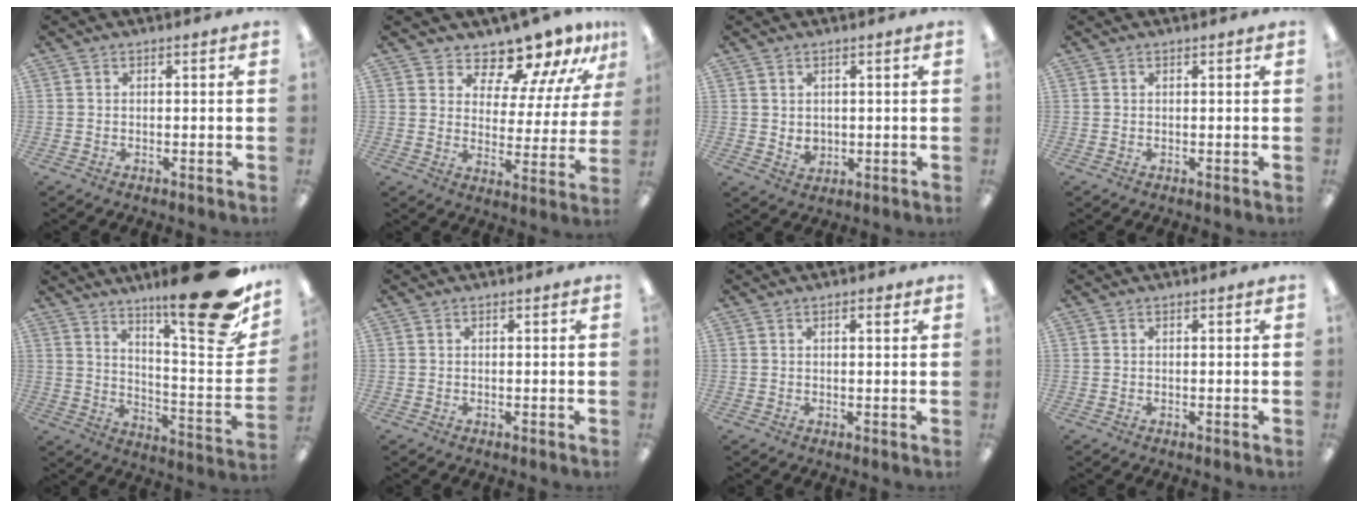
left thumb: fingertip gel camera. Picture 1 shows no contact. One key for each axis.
{"total": 12.8, "fx": 11.6, "fy": 3.9, "fz": 3.7, "tx": -0.069, "ty": -0.096, "tz": 0.206}
{"total": 3.1, "fx": 1.3, "fy": 2.5, "fz": 1.3, "tx": -0.018, "ty": -0.005, "tz": 0.023}
{"total": 0.0}
{"total": 25.2, "fx": 16.3, "fy": 6.2, "fz": 18.2, "tx": -0.236, "ty": -0.120, "tz": 0.257}
{"total": 0.0}
{"total": 1.7, "fx": 1.0, "fy": 0.5, "fz": 1.2, "tx": -0.018, "ty": -0.002, "tz": 0.015}
{"total": 0.0}